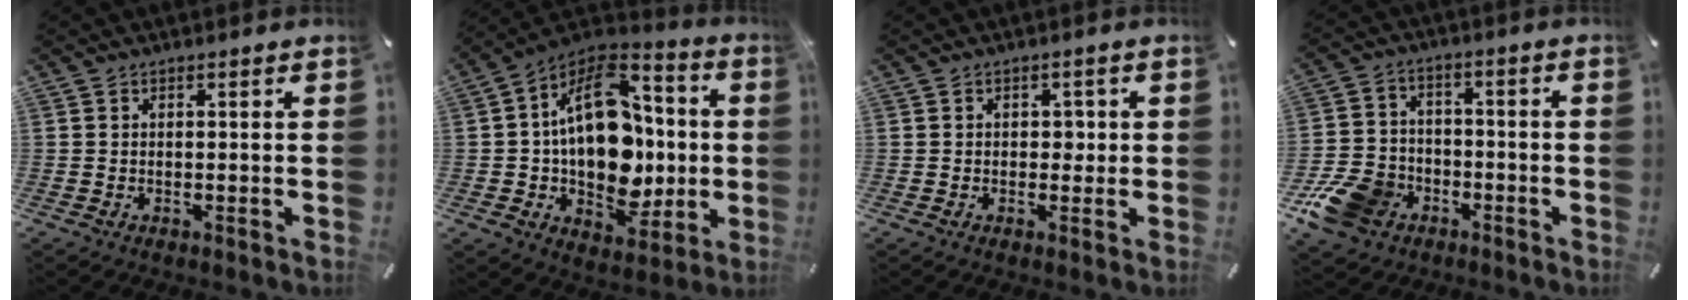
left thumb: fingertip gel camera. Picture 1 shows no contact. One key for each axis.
{"total": 21.3, "fx": 0.4, "fy": 15.1, "fz": 15.0, "tx": -0.230, "ty": -0.004, "tz": 0.014}
{"total": 2.3, "fx": 0.1, "fy": 1.9, "fz": 1.3, "tx": -0.011, "ty": 0.002, "tz": -0.007}
{"total": 12.4, "fx": -6.1, "fy": 9.7, "fz": 4.6, "tx": -0.088, "ty": 0.051, "tz": -0.104}